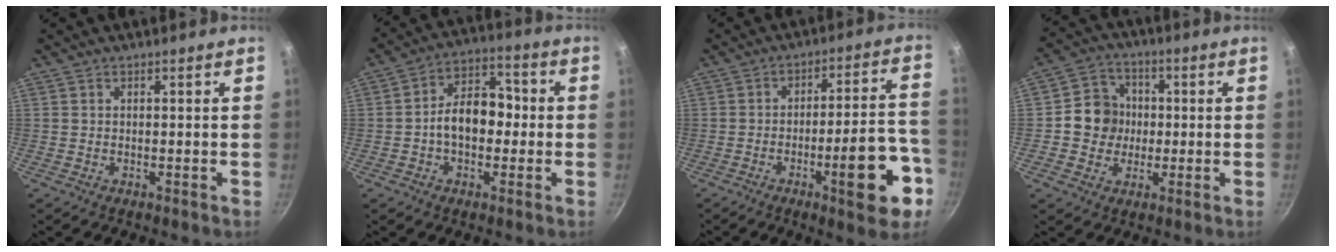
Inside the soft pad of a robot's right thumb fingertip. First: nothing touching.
{"total": 10.8, "force": [-1.0, 7.3, 7.9], "torque": [-0.083, 0.038, -0.029]}
{"total": 15.4, "force": [-6.5, 4.2, 13.4], "torque": [-0.159, 0.044, -0.089]}
{"total": 8.9, "force": [-0.1, 8.2, 3.4], "torque": [-0.017, 0.016, -0.018]}